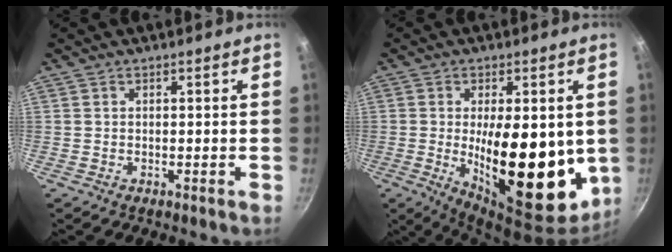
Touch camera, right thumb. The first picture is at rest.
{"total": 20.6, "force": [-1.0, 8.8, 18.6], "torque": [-0.254, -0.027, -0.006]}